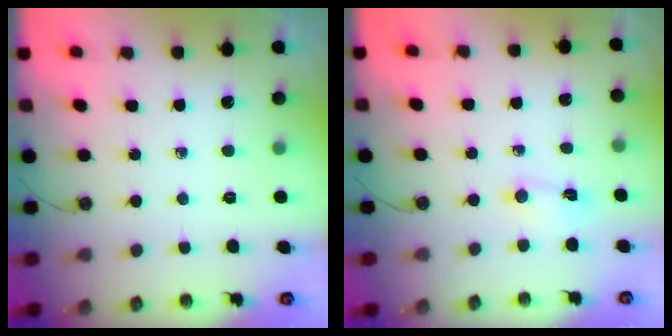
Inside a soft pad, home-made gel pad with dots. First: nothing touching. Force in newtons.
{"total": 2.7, "press": 2.7, "slide": 0.4}